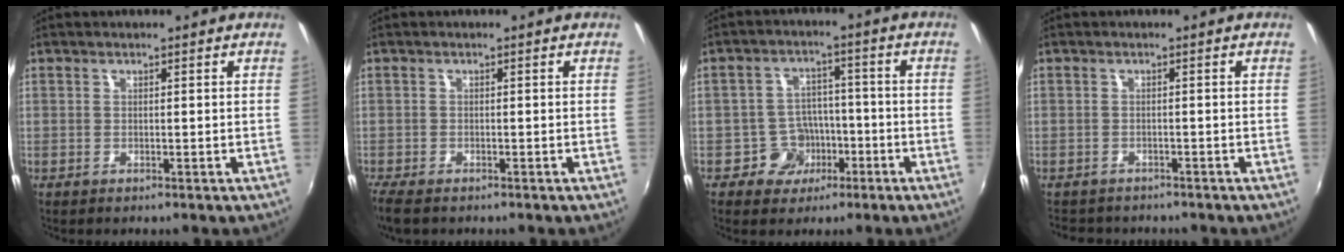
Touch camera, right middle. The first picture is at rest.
{"total": 4.1, "force": [-3.2, 1.3, 2.2], "torque": [-0.053, -0.019, -0.062]}
{"total": 6.8, "force": [-3.4, 5.8, 0.9], "torque": [-0.031, 0.027, -0.048]}
{"total": 5.2, "force": [-4.6, 2.2, 1.0], "torque": [-0.031, -0.007, -0.073]}